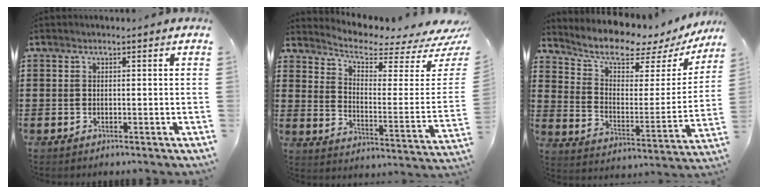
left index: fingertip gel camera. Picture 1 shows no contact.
{"total": 5.1, "force": [4.3, 1.2, 2.5], "torque": [-0.057, -0.047, 0.068]}
{"total": 7.6, "force": [6.4, 2.2, 3.4], "torque": [-0.076, -0.056, 0.102]}